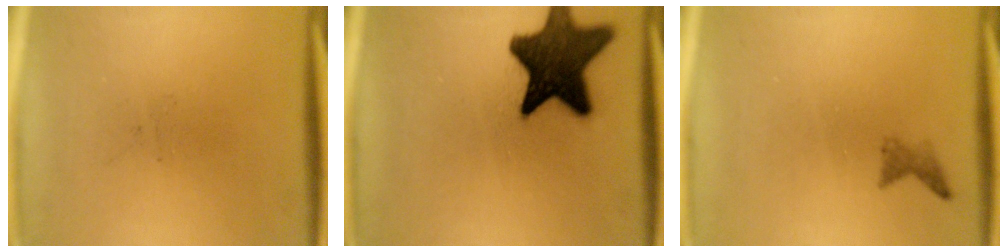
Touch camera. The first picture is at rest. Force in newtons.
{"total": 14.3}
{"total": 1.1}